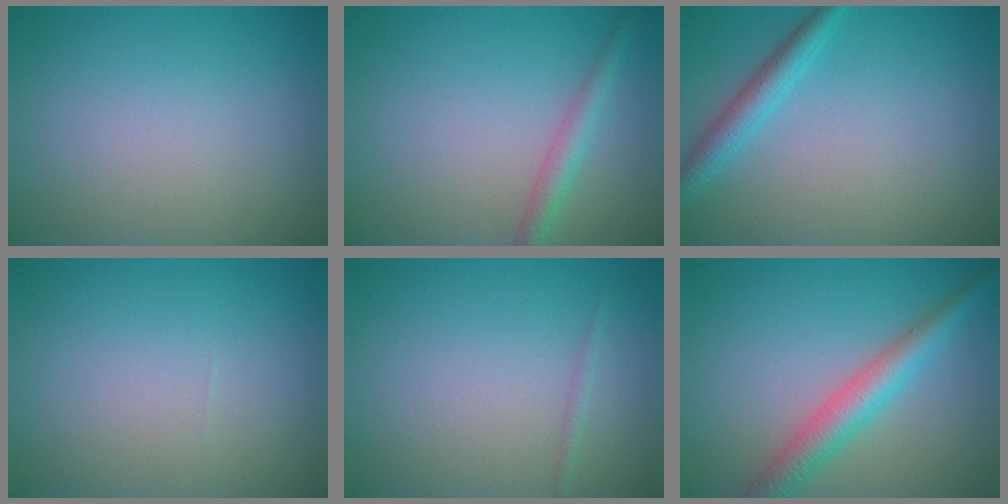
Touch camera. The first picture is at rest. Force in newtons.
{"total": 2.2, "press": 2.2, "slide": 0.1}
{"total": 2.6, "press": 2.6, "slide": 0.2}
{"total": 0.0}
{"total": 0.6, "press": 0.6, "slide": 0.0}
{"total": 4.3, "press": 4.3, "slide": 0.1}